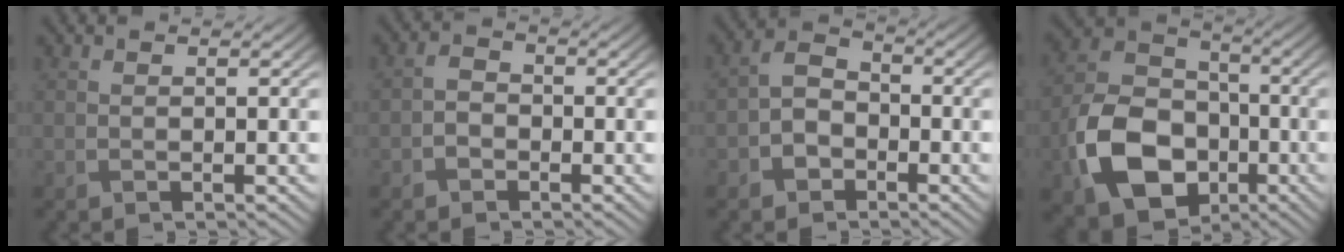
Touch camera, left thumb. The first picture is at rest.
{"total": 2.0, "force": [-1.1, 1.4, 0.8], "torque": [-0.016, 0.006, -0.028]}
{"total": 4.3, "force": [-2.0, 3.1, 2.2], "torque": [-0.043, 0.004, -0.049]}
{"total": 13.1, "force": [-4.8, 9.4, 7.7], "torque": [-0.184, -0.018, -0.105]}